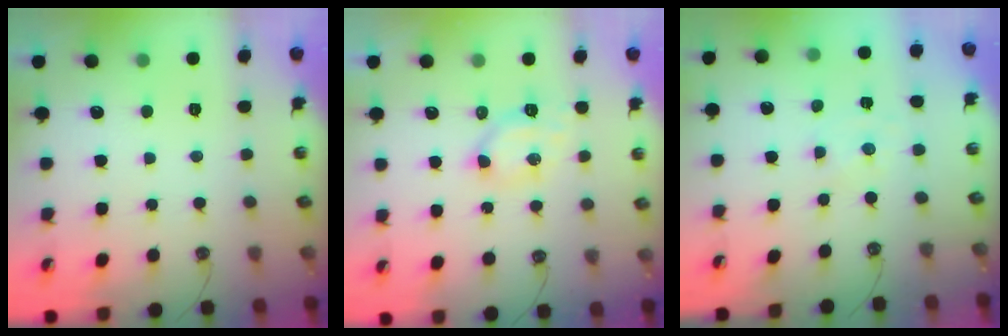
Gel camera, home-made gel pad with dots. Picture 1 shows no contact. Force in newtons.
{"total": 6.1, "press": 6.0, "slide": 0.7}
{"total": 0.0}